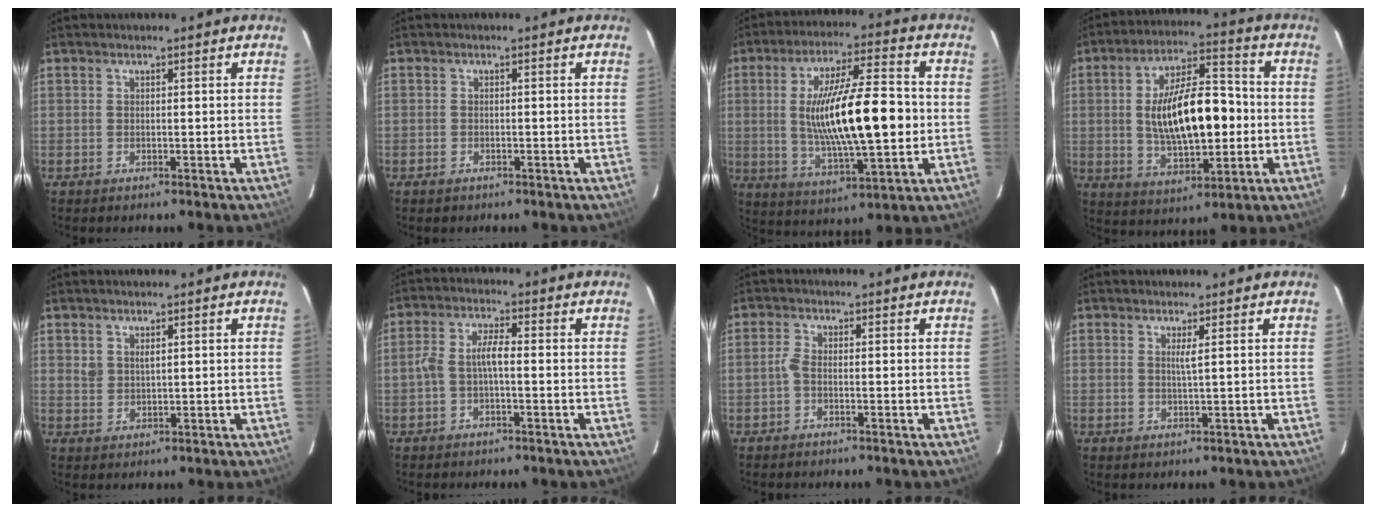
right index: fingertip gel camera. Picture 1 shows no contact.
{"total": 0.9, "force": [-0.8, 0.5, 0.1], "torque": [-0.005, 0.002, -0.013]}
{"total": 18.8, "force": [-0.3, 4.5, 18.3], "torque": [-0.320, 0.001, 0.004]}
{"total": 16.7, "force": [-0.5, 7.3, 15.0], "torque": [-0.262, 0.013, 0.001]}
{"total": 2.0, "force": [1.3, 1.3, 0.9], "torque": [-0.014, 0.001, 0.026]}
{"total": 4.1, "force": [-1.1, 1.3, 3.8], "torque": [-0.083, 0.014, -0.022]}
{"total": 1.5, "force": [-0.8, 0.4, 1.2], "torque": [-0.031, 0.004, -0.020]}
{"total": 1.4, "force": [0.6, -0.4, 1.2], "torque": [-0.020, -0.002, 0.010]}